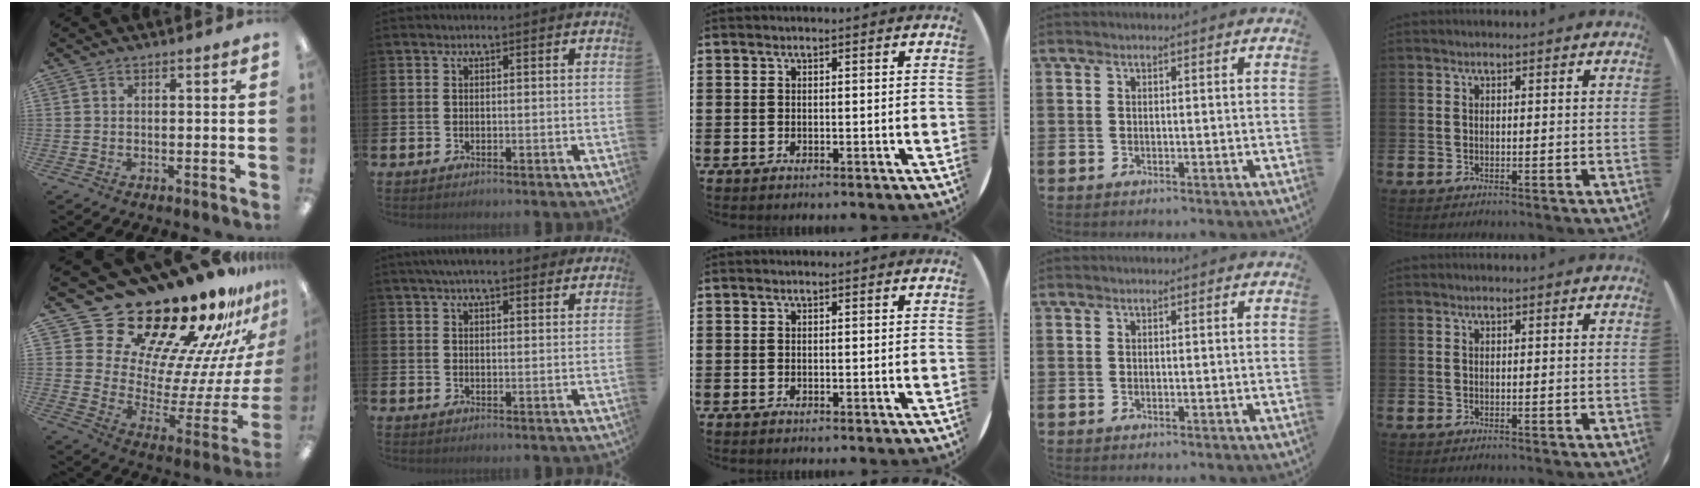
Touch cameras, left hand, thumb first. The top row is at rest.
{"thumb": {"total": 25.1, "force": [20.9, 10.7, 9.1], "torque": [-0.122, -0.183, 0.383]}, "index": {"total": 4.6, "force": [4.2, 0.8, 1.7], "torque": [-0.038, -0.010, 0.076]}}